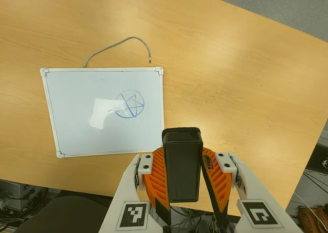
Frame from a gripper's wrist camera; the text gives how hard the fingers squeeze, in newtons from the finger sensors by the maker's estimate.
{"total": 7.8, "left": 7.0, "right": 8.5}